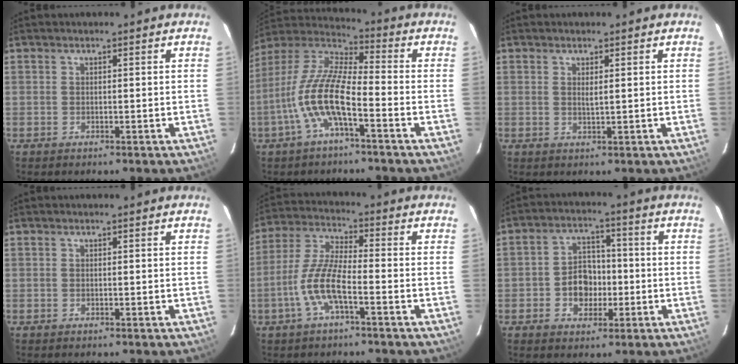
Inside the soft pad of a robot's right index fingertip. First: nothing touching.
{"total": 12.5, "force": [-4.9, 3.1, 11.1], "torque": [-0.234, 0.005, -0.102]}
{"total": 1.4, "force": [0.4, 0.2, 1.3], "torque": [-0.023, -0.001, 0.007]}
{"total": 0.0}
{"total": 9.2, "force": [-3.7, 1.9, 8.2], "torque": [-0.181, 0.004, -0.075]}
{"total": 7.4, "force": [-1.8, 5.9, 4.0], "torque": [-0.082, 0.020, -0.023]}